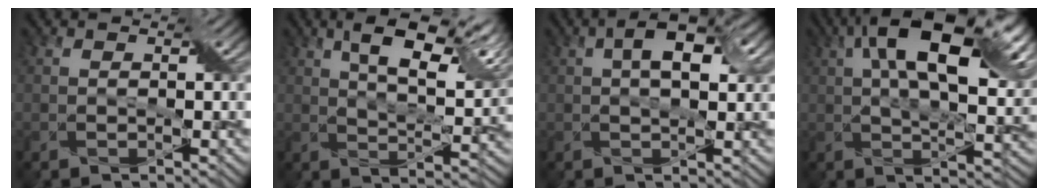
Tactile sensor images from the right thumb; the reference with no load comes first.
{"total": 12.7, "force": [6.4, 4.6, 10.0], "torque": [-0.174, -0.005, 0.106]}
{"total": 7.3, "force": [2.0, 3.5, 6.1], "torque": [-0.101, 0.009, 0.029]}
{"total": 17.1, "force": [6.2, 7.9, 13.9], "torque": [-0.225, 0.021, 0.084]}